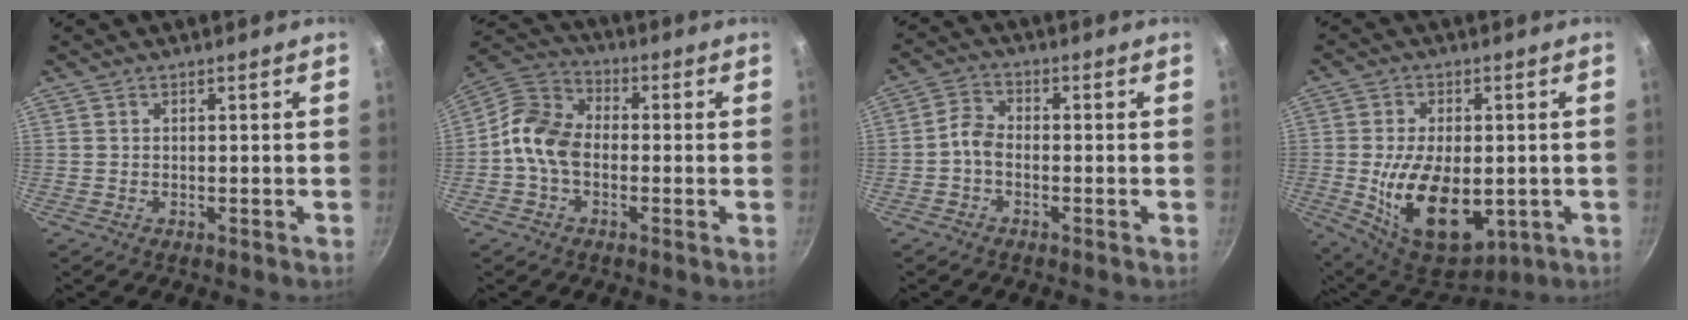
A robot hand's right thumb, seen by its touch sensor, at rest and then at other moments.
{"total": 10.4, "force": [-1.6, 7.3, 7.3], "torque": [-0.134, 0.031, -0.046]}
{"total": 4.2, "force": [-1.3, 2.8, 2.9], "torque": [-0.051, 0.017, -0.036]}
{"total": 17.7, "force": [-3.1, 9.9, 14.3], "torque": [-0.229, -0.011, -0.023]}